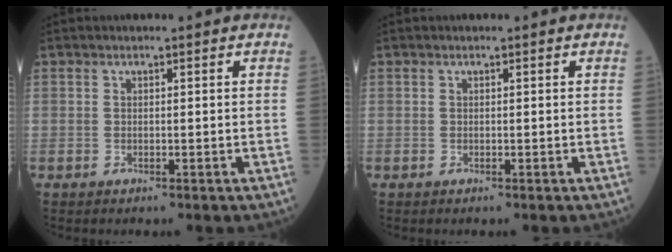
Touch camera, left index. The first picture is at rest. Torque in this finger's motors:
{"motor_torque": [0.00, 0.00, 0.00, 0.00]}